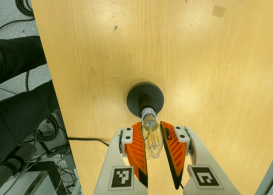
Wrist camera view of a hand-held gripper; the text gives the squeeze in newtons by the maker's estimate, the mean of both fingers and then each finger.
{"total": 13.3, "left": 12.2, "right": 14.3}